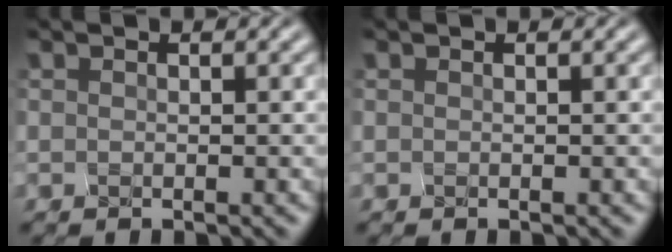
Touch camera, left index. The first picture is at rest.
{"total": 0.0}